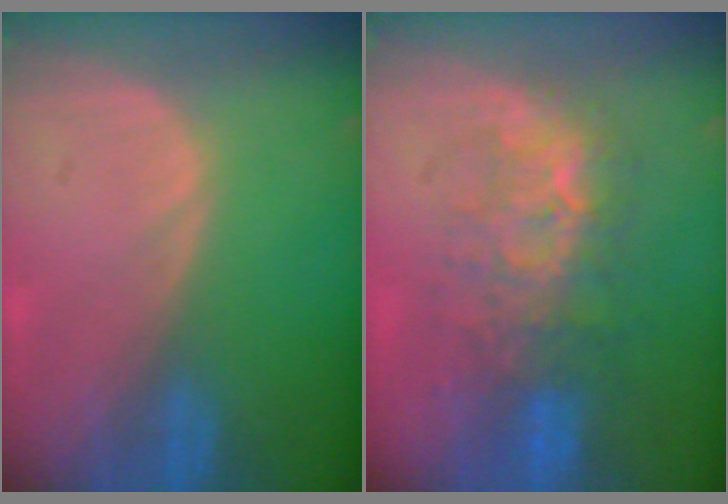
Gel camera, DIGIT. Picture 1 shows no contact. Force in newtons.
{"total": 8.5, "press": 8.0, "slide": 2.9}